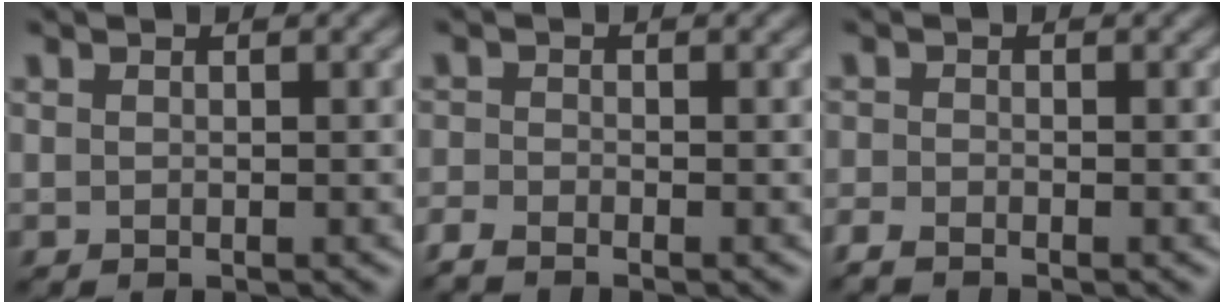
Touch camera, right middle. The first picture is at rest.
{"total": 2.0, "force": [-1.8, 0.4, 0.8], "torque": [-0.022, -0.009, -0.045]}
{"total": 1.7, "force": [-1.4, 0.4, 0.7], "torque": [-0.016, -0.010, -0.036]}